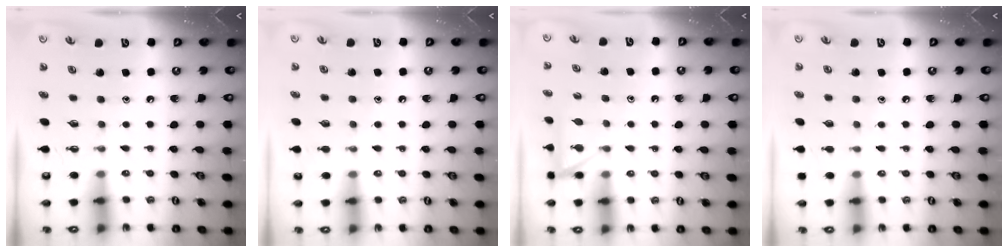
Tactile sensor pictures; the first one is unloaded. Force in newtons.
{"total": 2.9, "press": 2.9, "slide": 0.4}
{"total": 5.2, "press": 5.2, "slide": 0.6}
{"total": 4.1, "press": 4.1, "slide": 0.4}